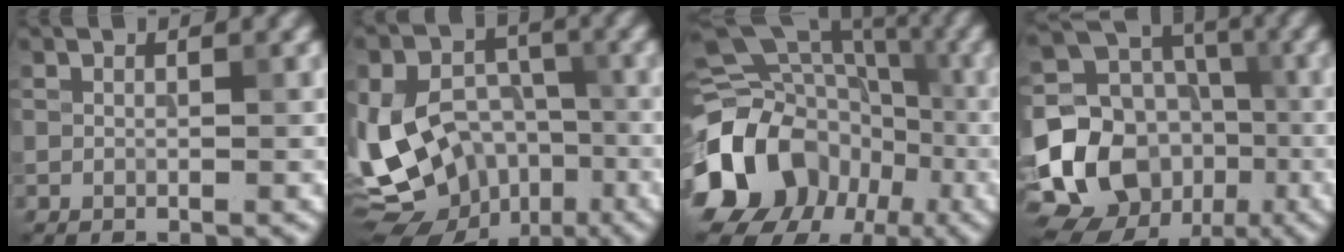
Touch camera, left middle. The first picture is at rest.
{"total": 17.5, "force": [-4.8, 14.1, 9.2], "torque": [-0.199, -0.008, -0.071]}
{"total": 19.9, "force": [-7.3, 16.5, 8.5], "torque": [-0.180, -0.024, -0.139]}
{"total": 16.8, "force": [-5.5, 14.4, 6.7], "torque": [-0.156, -0.017, -0.107]}